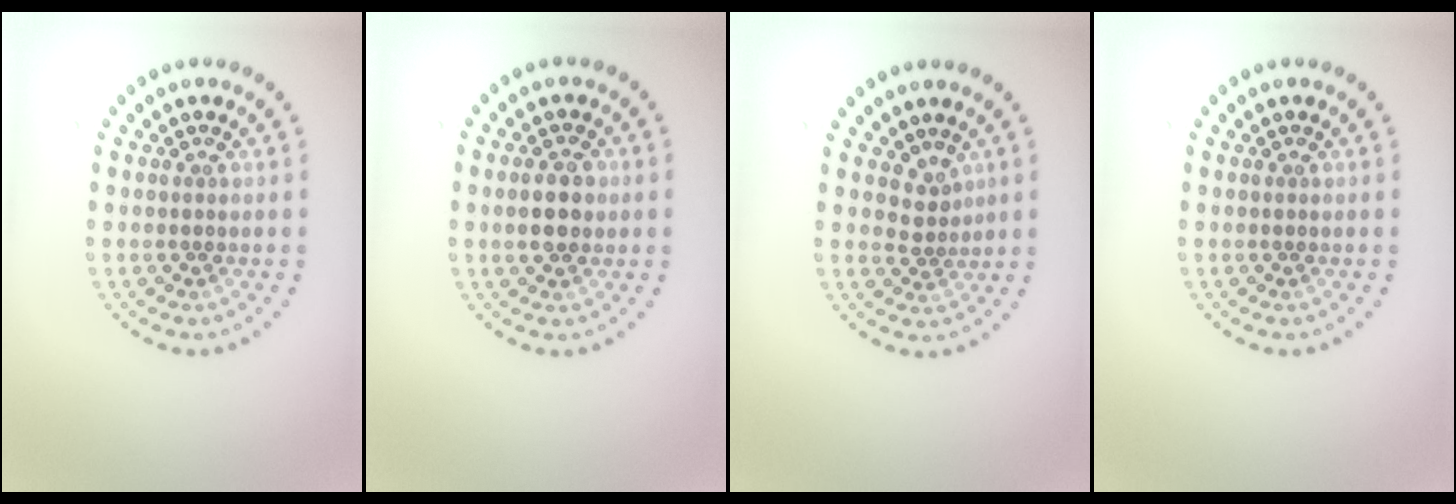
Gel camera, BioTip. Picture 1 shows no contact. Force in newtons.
{"total": 2.8, "press": 2.8, "slide": 0.0}
{"total": 1.7, "press": 1.2, "slide": 1.2}
{"total": 0.0}